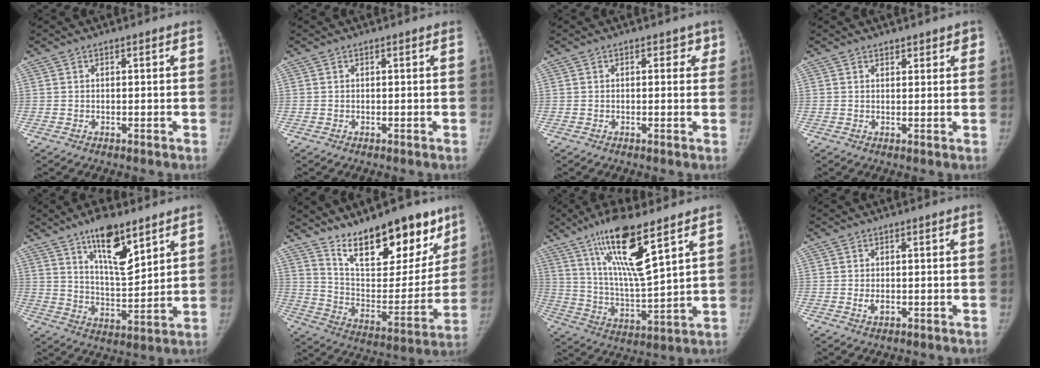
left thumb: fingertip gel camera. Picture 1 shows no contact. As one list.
[{"total": 0.0}, {"total": 2.0, "force": [1.0, 1.3, 1.1], "torque": [0.014, 0.000, 0.006]}, {"total": 2.7, "force": [2.0, 1.4, 1.1], "torque": [0.013, -0.010, 0.025]}, {"total": 12.7, "force": [8.1, 4.3, 8.8], "torque": [-0.124, -0.055, 0.142]}, {"total": 22.7, "force": [15.9, 9.2, 13.3], "torque": [-0.140, -0.091, 0.258]}, {"total": 17.6, "force": [10.3, 3.4, 14.0], "torque": [-0.252, -0.056, 0.198]}, {"total": 1.7, "force": [-0.1, 1.0, 1.3], "torque": [-0.023, -0.004, 0.001]}]